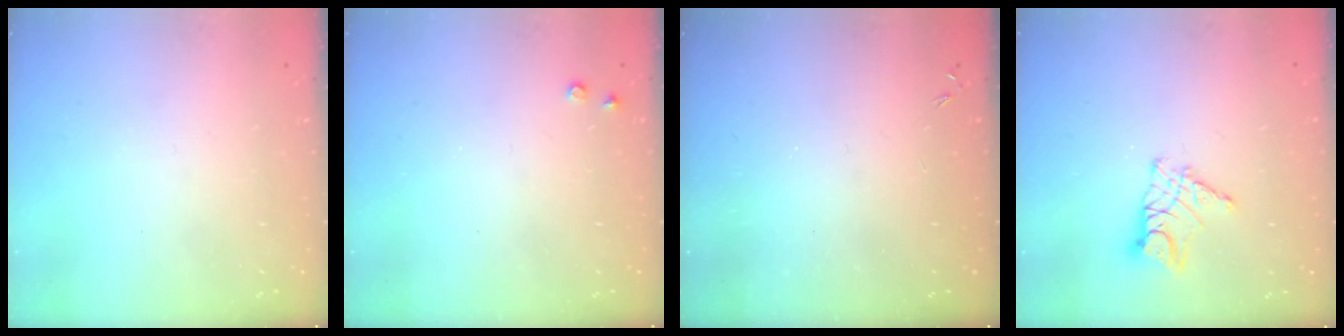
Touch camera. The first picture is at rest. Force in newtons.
{"total": 2.8, "press": 2.8, "slide": 0.5}
{"total": 0.0}
{"total": 10.5, "press": 10.4, "slide": 0.7}